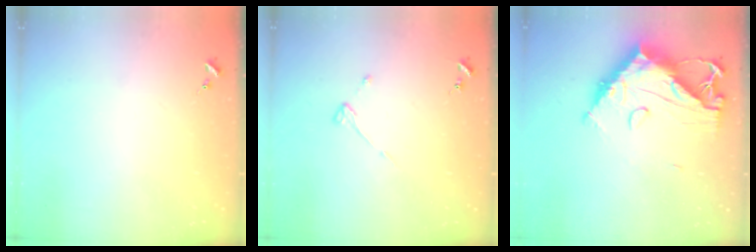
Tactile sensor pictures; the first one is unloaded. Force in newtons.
{"total": 4.3, "press": 4.3, "slide": 0.4}
{"total": 17.4, "press": 17.3, "slide": 1.6}